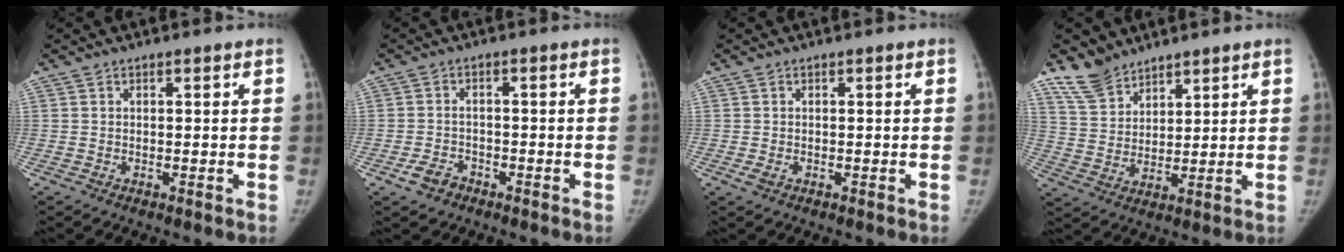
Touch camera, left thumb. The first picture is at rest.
{"total": 3.5, "force": [-2.1, 2.5, 1.4], "torque": [-0.023, 0.016, -0.034]}
{"total": 1.3, "force": [-0.2, 0.9, 0.8], "torque": [-0.022, -0.004, -0.004]}
{"total": 7.9, "force": [6.5, 3.9, 2.1], "torque": [-0.027, -0.033, 0.140]}